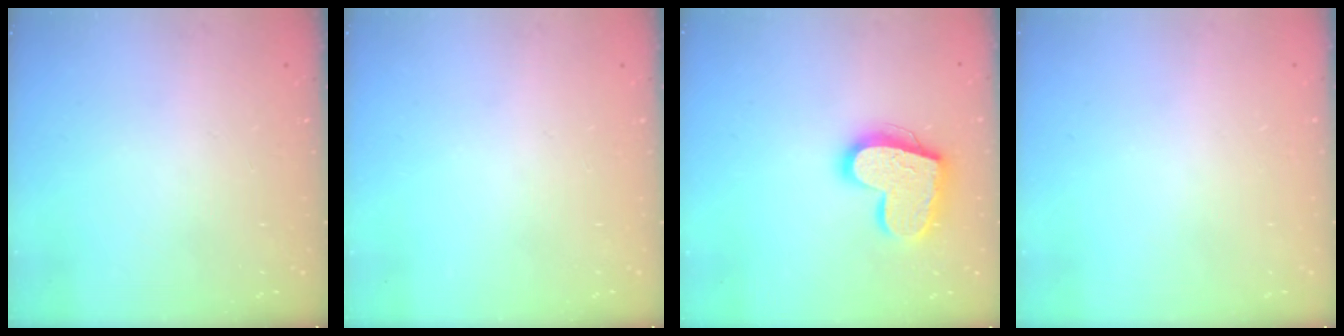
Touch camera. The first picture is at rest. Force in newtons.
{"total": 0.0}
{"total": 17.6, "press": 17.6, "slide": 1.4}
{"total": 0.6, "press": 0.5, "slide": 0.2}